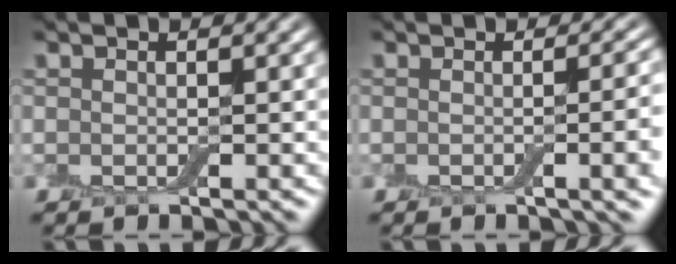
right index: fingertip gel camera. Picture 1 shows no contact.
{"total": 5.5, "force": [-0.6, 2.1, 5.0], "torque": [-0.037, 0.002, -0.008]}